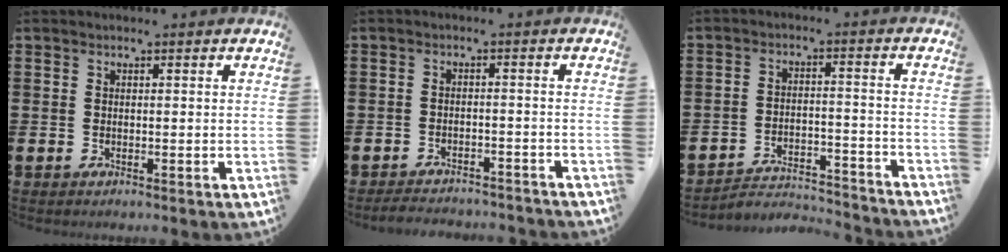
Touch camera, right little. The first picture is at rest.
{"total": 2.4, "force": [-2.4, 0.1, 0.1], "torque": [-0.006, 0.004, -0.051]}
{"total": 3.3, "force": [-3.2, 0.5, 0.2], "torque": [-0.010, 0.004, -0.072]}